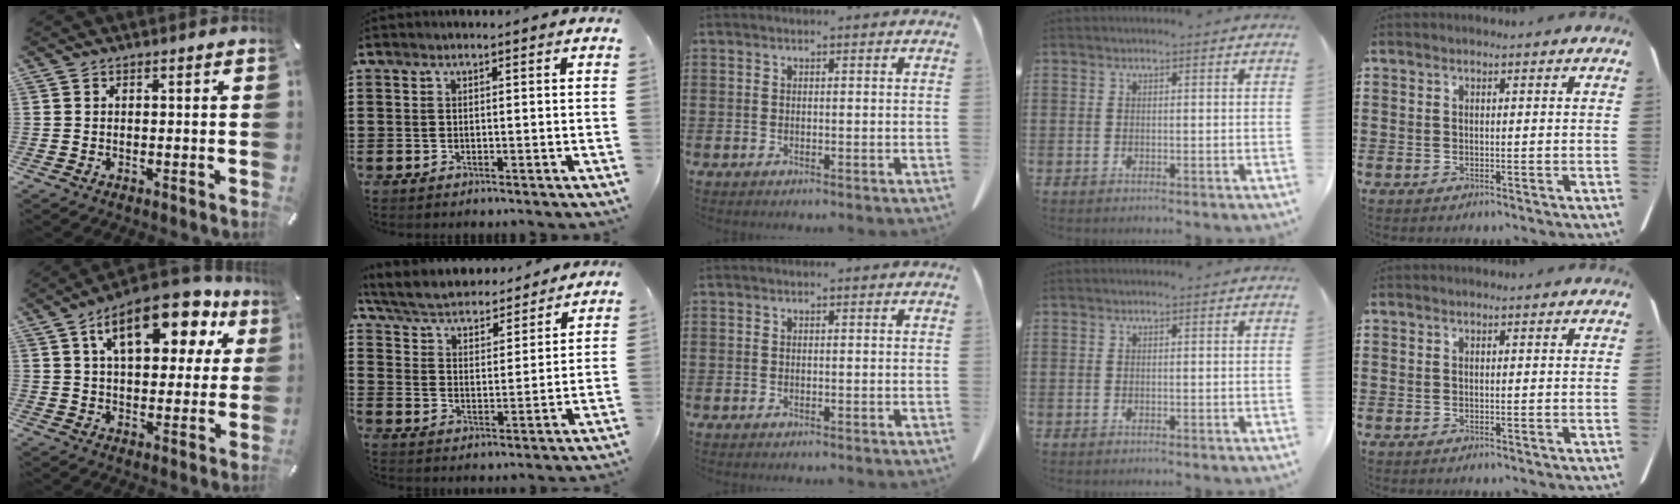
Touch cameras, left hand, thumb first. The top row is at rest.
{"thumb": {"total": 17.4, "force": [9.2, 8.3, 12.2], "torque": [-0.187, -0.036, 0.150]}, "index": {"total": 4.8, "force": [4.7, 0.5, 1.0], "torque": [-0.045, -0.032, 0.076]}}